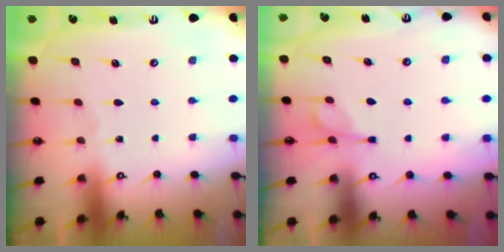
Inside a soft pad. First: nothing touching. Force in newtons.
{"total": 5.1, "press": 5.0, "slide": 0.7}